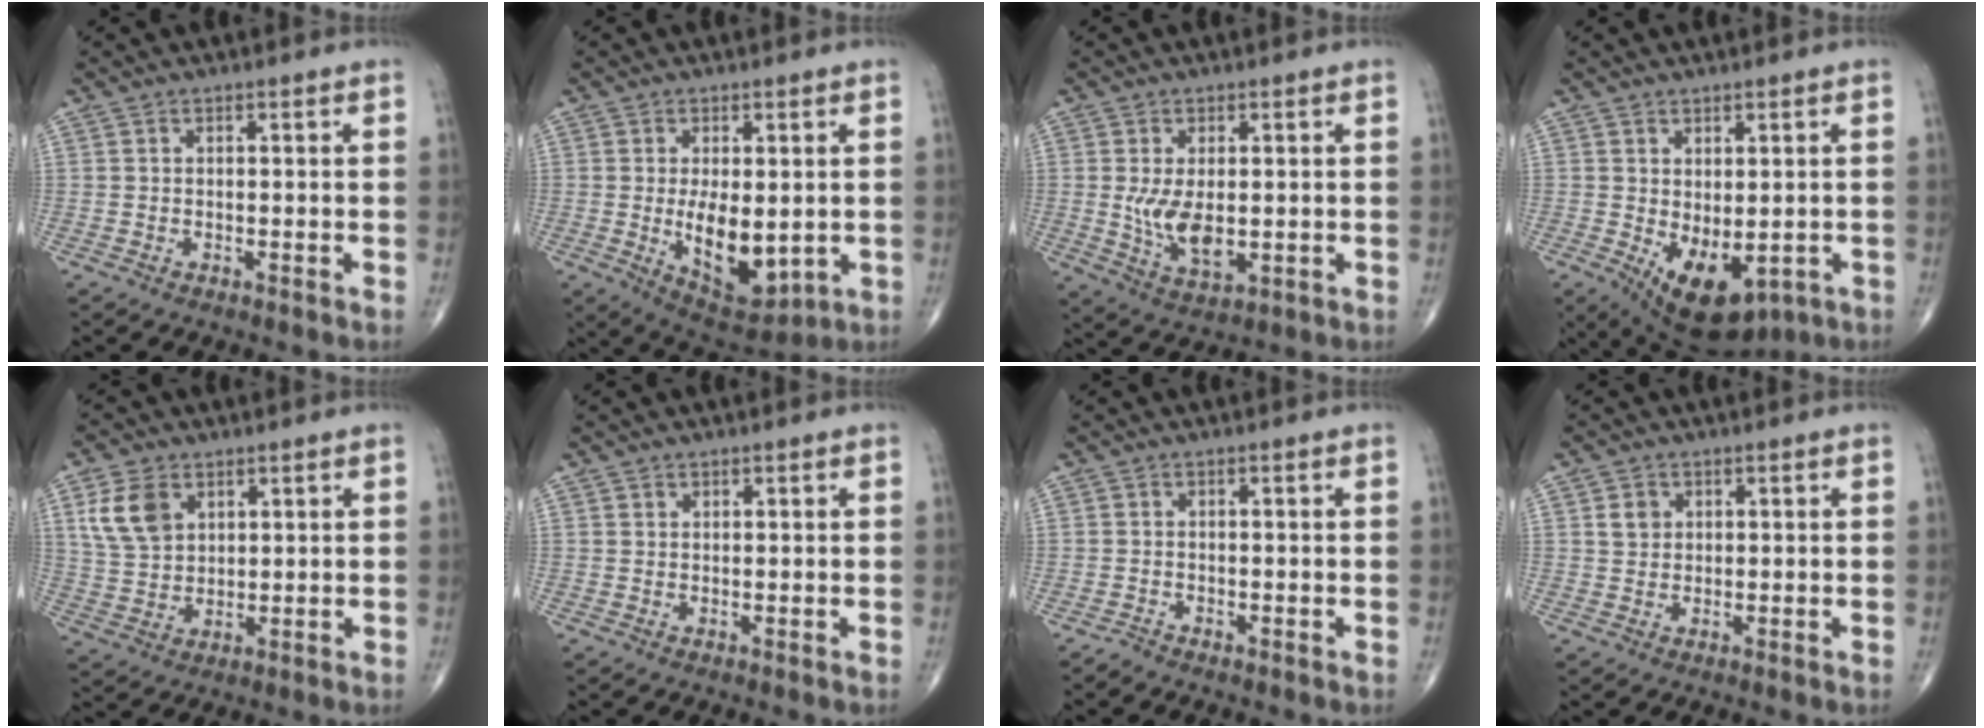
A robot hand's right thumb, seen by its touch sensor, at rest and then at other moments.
{"total": 11.3, "force": [-0.9, 5.7, 9.7], "torque": [-0.130, -0.022, 0.005]}
{"total": 8.0, "force": [-0.1, 4.3, 6.8], "torque": [-0.120, -0.018, 0.009]}
{"total": 10.9, "force": [-2.8, 6.0, 8.6], "torque": [-0.119, -0.004, -0.019]}
{"total": 8.5, "force": [3.5, 5.9, 5.1], "torque": [-0.086, -0.010, 0.076]}
{"total": 0.7, "force": [0.4, 0.6, 0.1], "torque": [0.007, -0.002, 0.004]}
{"total": 0.7, "force": [-0.7, 0.3, 0.0], "torque": [-0.003, -0.002, -0.018]}
{"total": 2.8, "force": [0.9, 2.3, 1.1], "torque": [-0.008, -0.004, 0.016]}